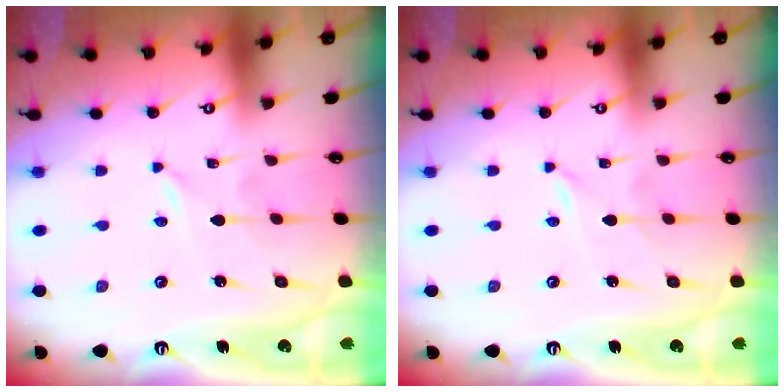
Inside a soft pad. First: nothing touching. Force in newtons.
{"total": 0.0}